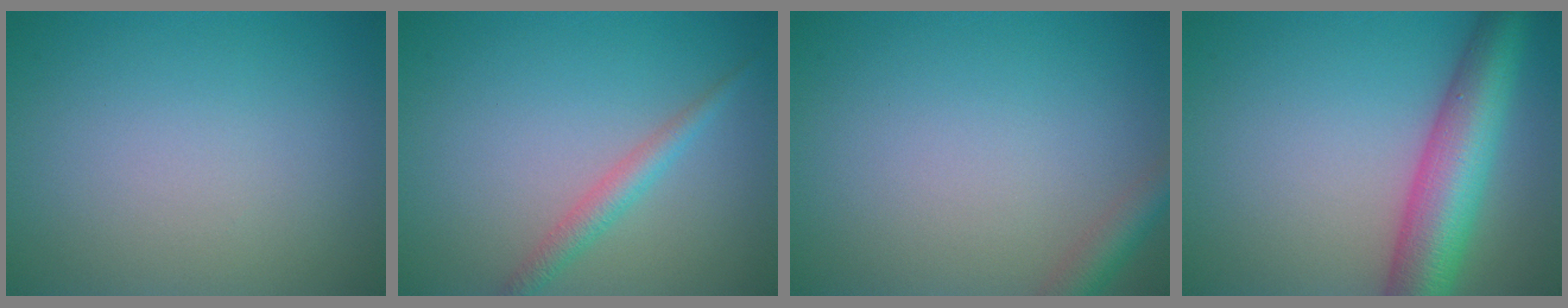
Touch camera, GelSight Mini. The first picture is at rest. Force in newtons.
{"total": 2.0, "press": 2.0, "slide": 0.0}
{"total": 2.3, "press": 2.3, "slide": 0.1}
{"total": 8.2, "press": 8.2, "slide": 0.3}